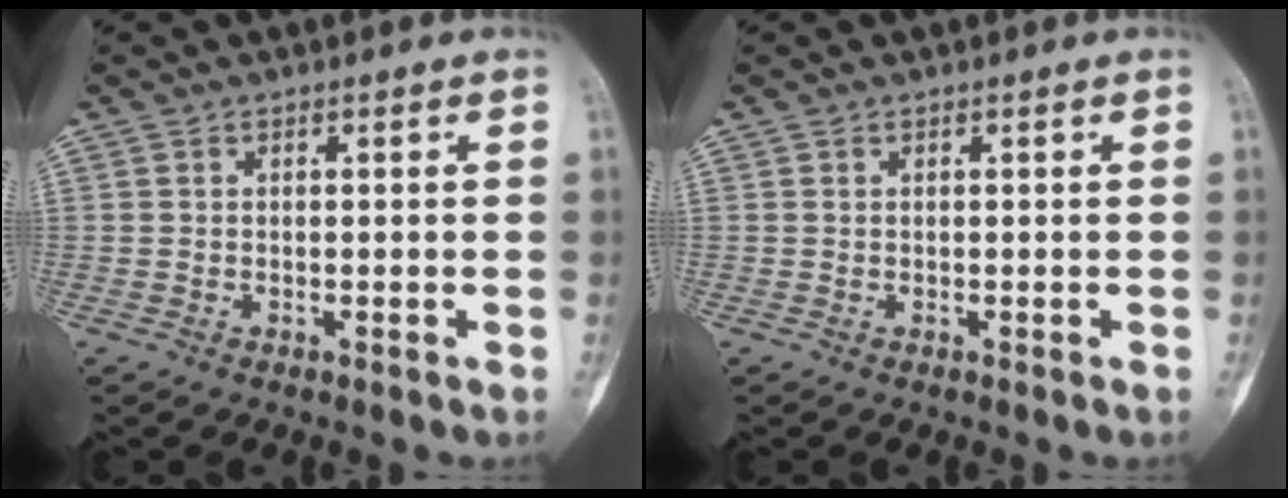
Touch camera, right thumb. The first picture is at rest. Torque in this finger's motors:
{"motor_torque": [0.00, 0.00, 0.00, 0.00, 0.00]}